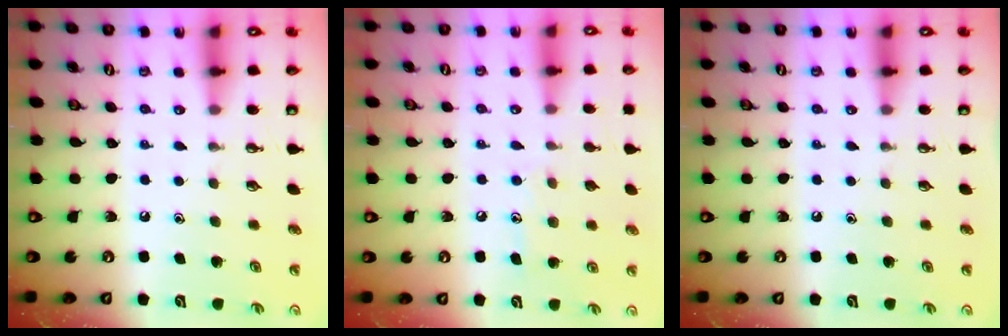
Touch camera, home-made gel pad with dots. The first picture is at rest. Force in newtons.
{"total": 7.0, "press": 7.0, "slide": 0.1}
{"total": 0.0}